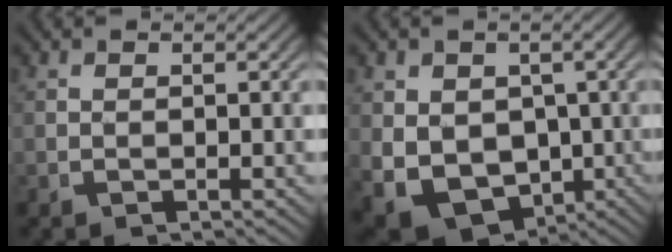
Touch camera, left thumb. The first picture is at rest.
{"total": 10.5, "force": [-3.3, 8.1, 5.8], "torque": [-0.152, -0.069, -0.018]}